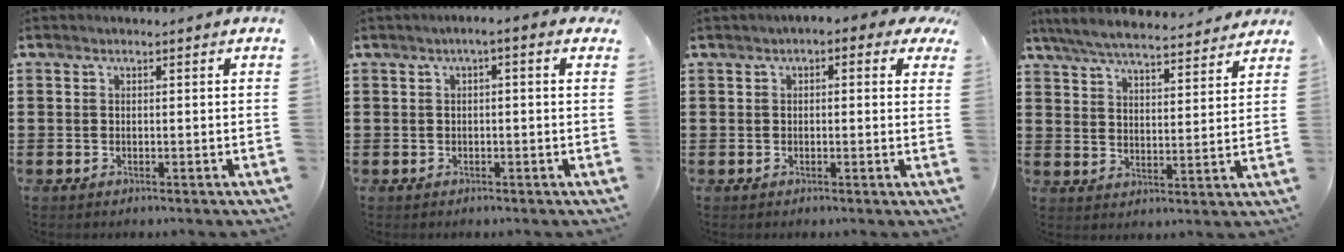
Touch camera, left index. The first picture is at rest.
{"total": 1.5, "force": [-0.4, 0.1, 1.4], "torque": [-0.023, -0.001, -0.010]}
{"total": 1.6, "force": [0.4, 0.8, 1.4], "torque": [-0.028, 0.006, 0.005]}
{"total": 6.4, "force": [6.1, 0.4, 2.1], "torque": [-0.065, -0.030, 0.106]}